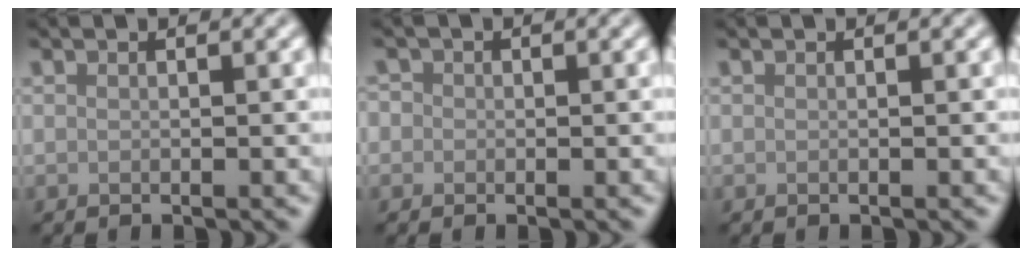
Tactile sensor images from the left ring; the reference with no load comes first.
{"total": 1.6, "force": [0.3, 1.6, 0.4], "torque": [0.007, 0.006, -0.009]}
{"total": 0.0}